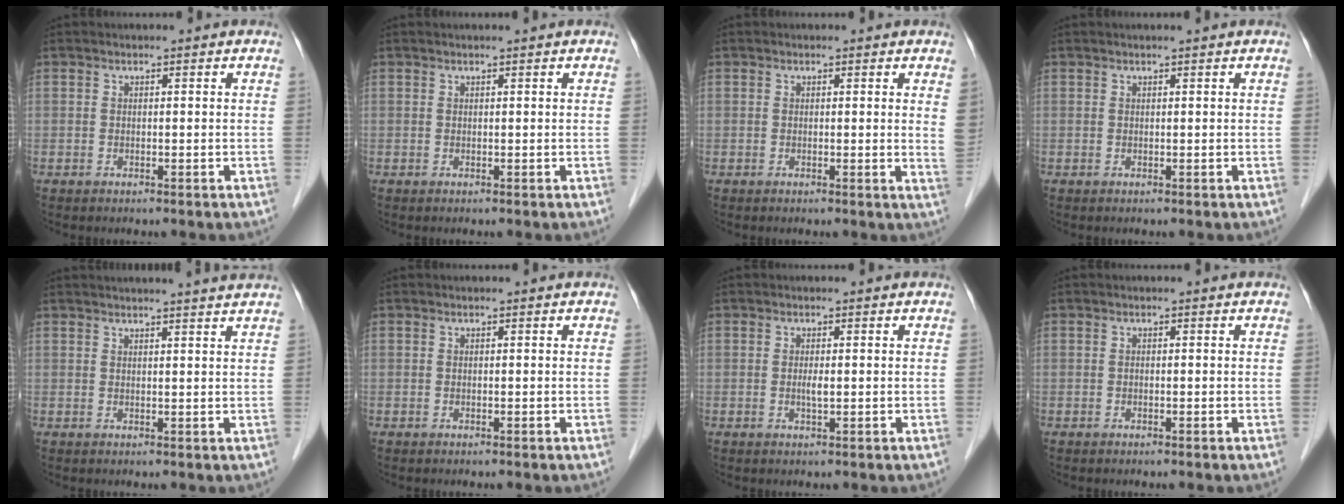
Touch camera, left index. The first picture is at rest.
{"total": 1.2, "force": [1.0, 0.0, 0.6], "torque": [-0.006, 0.014, 0.019]}
{"total": 2.4, "force": [1.5, 0.2, 1.9], "torque": [-0.026, -0.005, 0.003]}
{"total": 1.4, "force": [1.2, 0.0, 0.8], "torque": [-0.008, 0.015, 0.020]}
{"total": 9.1, "force": [8.4, -0.7, 3.4], "torque": [-0.045, 0.015, 0.088]}
{"total": 0.0}
{"total": 1.2, "force": [0.0, 0.1, 1.1], "torque": [-0.026, -0.002, 0.001]}
{"total": 0.0}